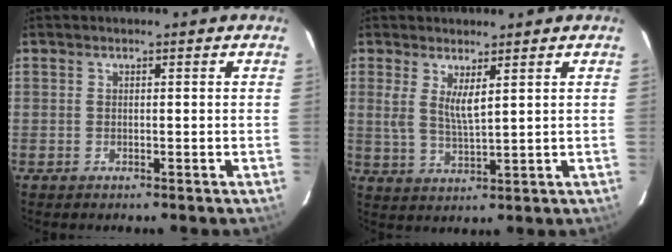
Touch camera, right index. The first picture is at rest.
{"total": 4.4, "force": [2.0, 0.7, 3.9], "torque": [-0.076, -0.012, 0.038]}